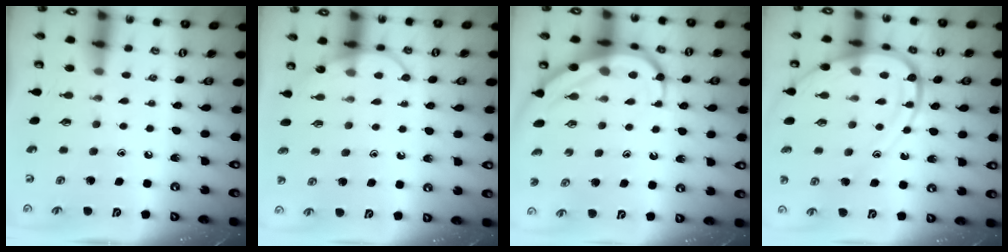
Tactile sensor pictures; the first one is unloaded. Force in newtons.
{"total": 8.5, "press": 8.4, "slide": 0.5}
{"total": 8.8, "press": 8.8, "slide": 0.6}
{"total": 13.7, "press": 13.6, "slide": 1.6}